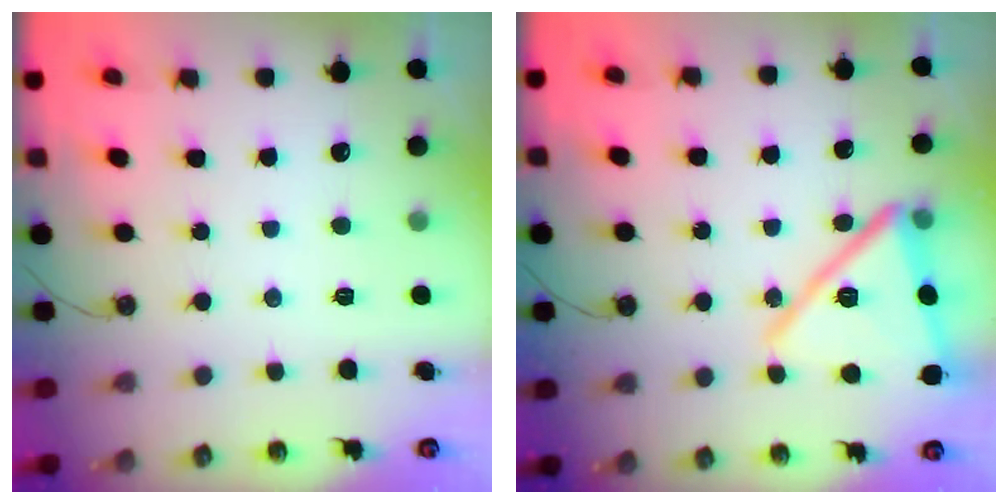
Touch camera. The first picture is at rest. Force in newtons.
{"total": 18.5, "press": 17.3, "slide": 6.7}